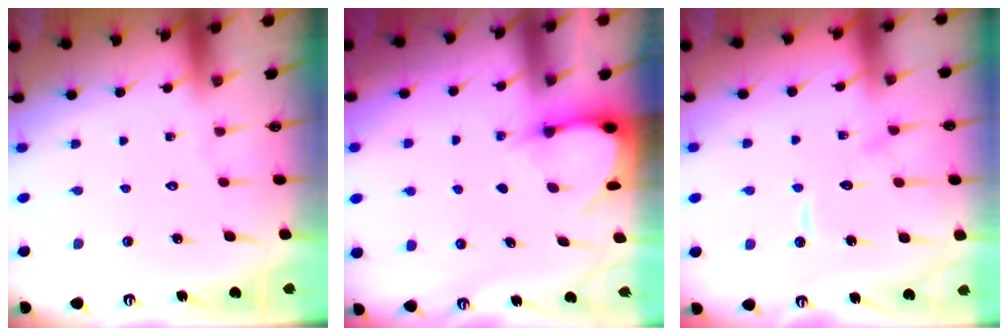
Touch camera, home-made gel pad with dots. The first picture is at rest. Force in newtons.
{"total": 3.1, "press": 3.1, "slide": 0.3}
{"total": 9.9, "press": 9.9, "slide": 1.0}